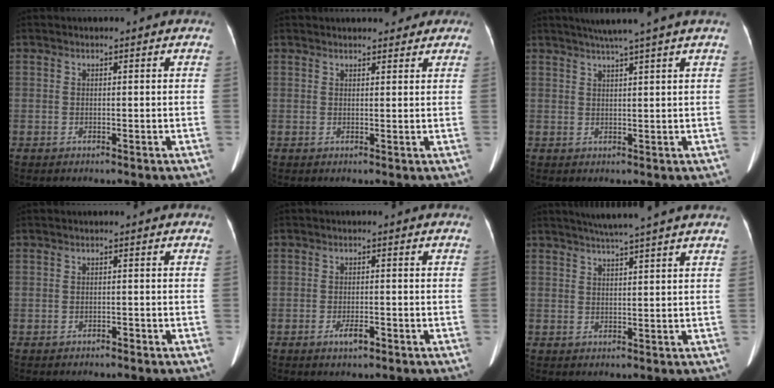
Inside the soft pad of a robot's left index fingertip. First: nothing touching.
{"total": 6.6, "force": [5.7, 2.2, 2.4], "torque": [-0.020, 0.019, 0.067]}
{"total": 6.0, "force": [4.6, -1.6, 3.4], "torque": [-0.049, 0.014, 0.068]}
{"total": 0.7, "force": [-0.6, 0.2, 0.2], "torque": [-0.006, 0.000, -0.009]}
{"total": 2.4, "force": [-1.4, 0.7, 1.8], "torque": [-0.032, 0.000, -0.022]}
{"total": 7.2, "force": [6.1, -1.3, 3.7], "torque": [-0.056, 0.018, 0.081]}